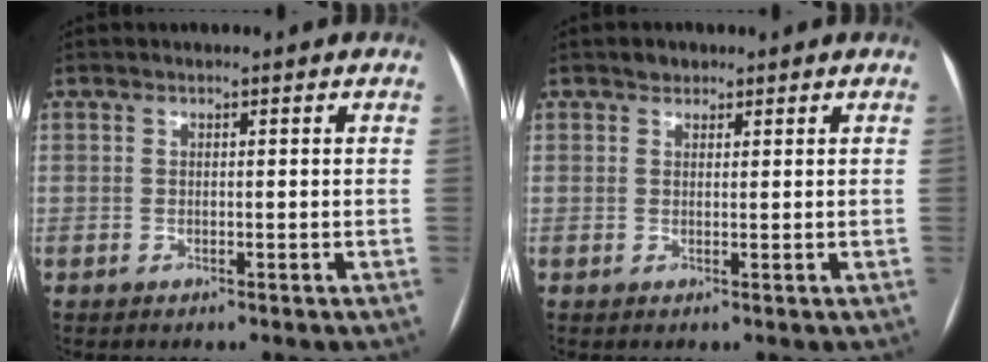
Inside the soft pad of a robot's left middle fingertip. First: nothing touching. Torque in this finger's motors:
{"motor_torque": [0.42, -0.20, 0.00, -0.01]}